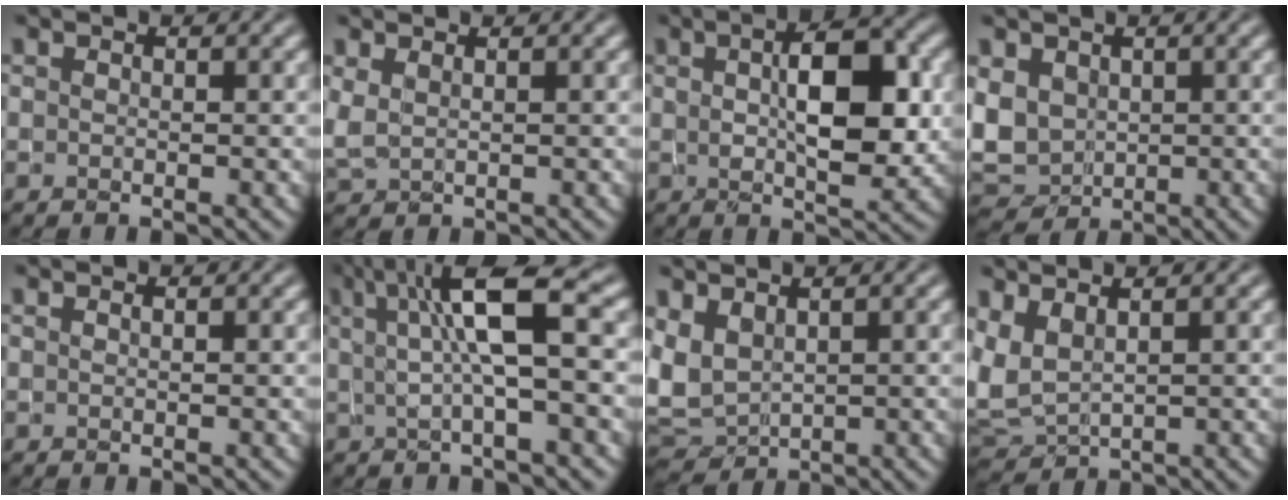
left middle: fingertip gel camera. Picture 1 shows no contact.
{"total": 1.2, "force": [0.8, 0.6, 0.8], "torque": [-0.020, 0.000, 0.024]}
{"total": 7.4, "force": [1.1, 3.1, 6.6], "torque": [-0.100, 0.006, 0.019]}
{"total": 4.4, "force": [0.1, 3.6, 2.5], "torque": [-0.069, -0.004, 0.001]}
{"total": 0.0}
{"total": 6.7, "force": [1.5, 1.4, 6.4], "torque": [-0.111, 0.010, 0.021]}
{"total": 3.9, "force": [0.8, 2.8, 2.7], "torque": [-0.074, 0.001, 0.017]}
{"total": 3.4, "force": [1.1, 1.8, 2.7], "torque": [-0.078, 0.003, 0.027]}